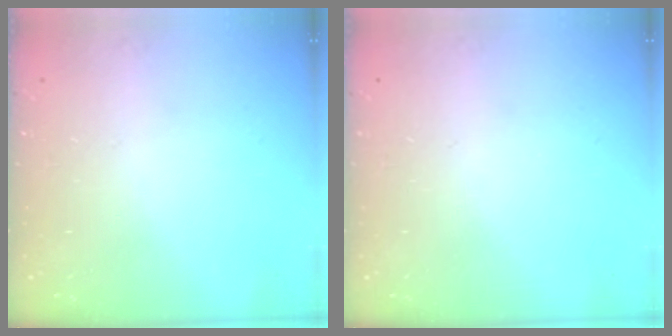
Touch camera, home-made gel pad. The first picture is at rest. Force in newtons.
{"total": 0.0}